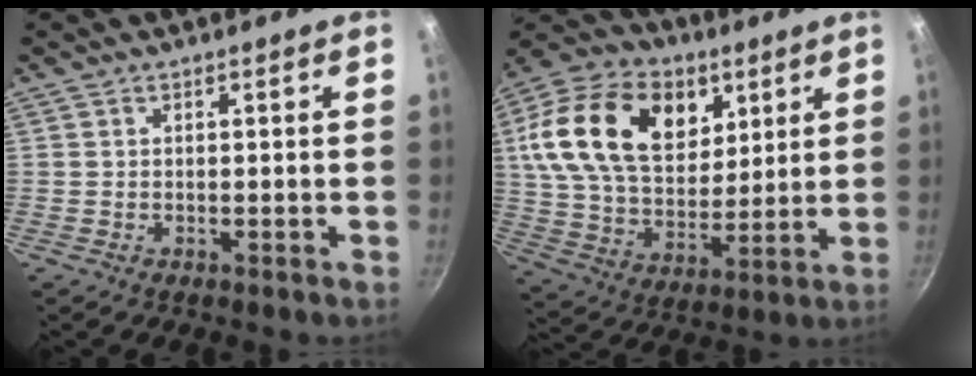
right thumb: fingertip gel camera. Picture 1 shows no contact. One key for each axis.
{"total": 24.7, "fx": 8.8, "fy": 16.7, "fz": 16.0, "tx": -0.268, "ty": -0.017, "tz": 0.150}